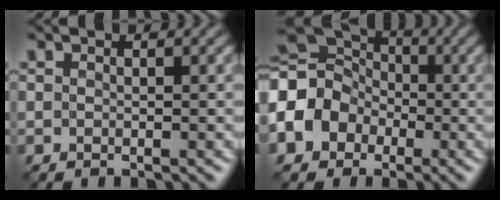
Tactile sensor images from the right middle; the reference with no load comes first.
{"total": 9.7, "force": [-1.5, 8.3, 4.7], "torque": [-0.105, 0.003, -0.063]}